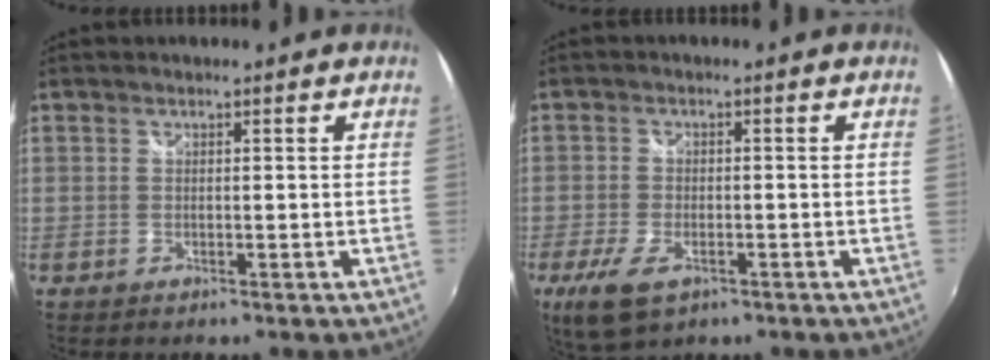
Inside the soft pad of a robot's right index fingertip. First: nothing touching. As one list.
[{"total": 8.3, "force": [-4.5, 4.1, 5.6], "torque": [-0.136, -0.025, -0.080]}]